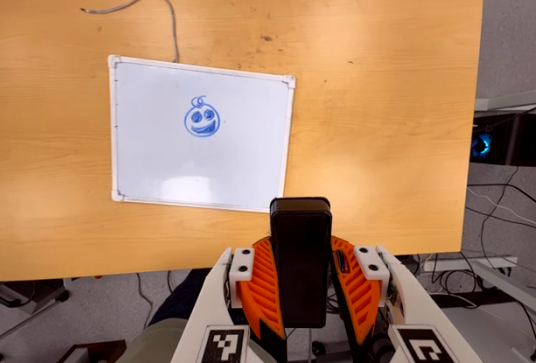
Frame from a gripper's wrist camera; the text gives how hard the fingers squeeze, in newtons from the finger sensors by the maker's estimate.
{"total": 10.7, "left": 8.6, "right": 12.8}